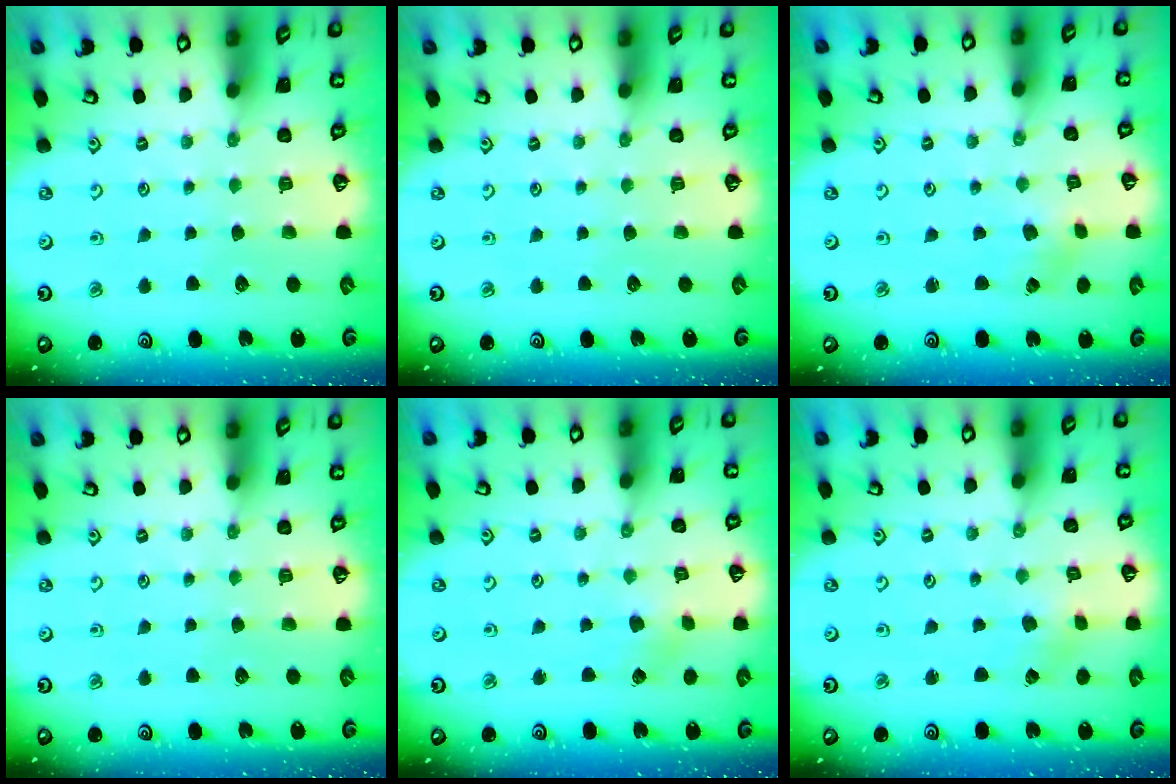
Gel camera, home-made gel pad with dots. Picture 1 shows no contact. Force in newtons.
{"total": 0.0}
{"total": 2.4, "press": 2.3, "slide": 0.4}
{"total": 0.0}
{"total": 2.4, "press": 2.4, "slide": 0.3}
{"total": 0.5, "press": 0.5, "slide": 0.1}